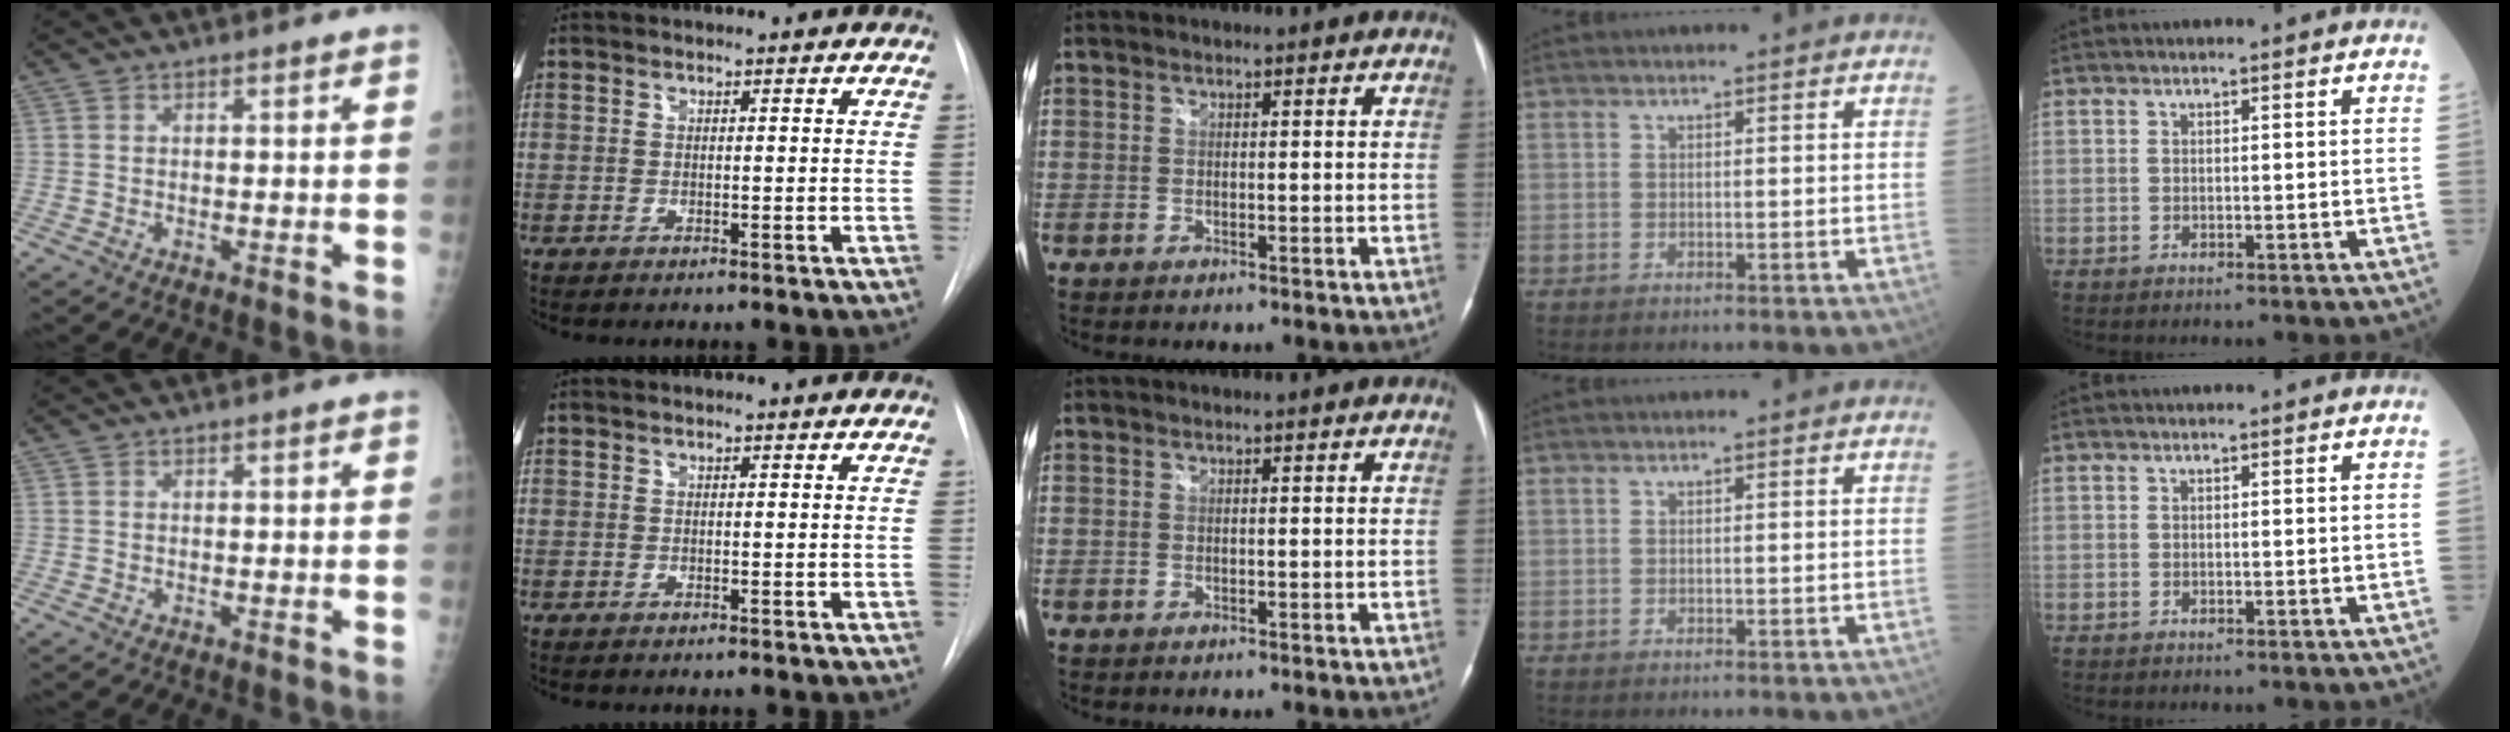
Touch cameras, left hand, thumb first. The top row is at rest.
{}